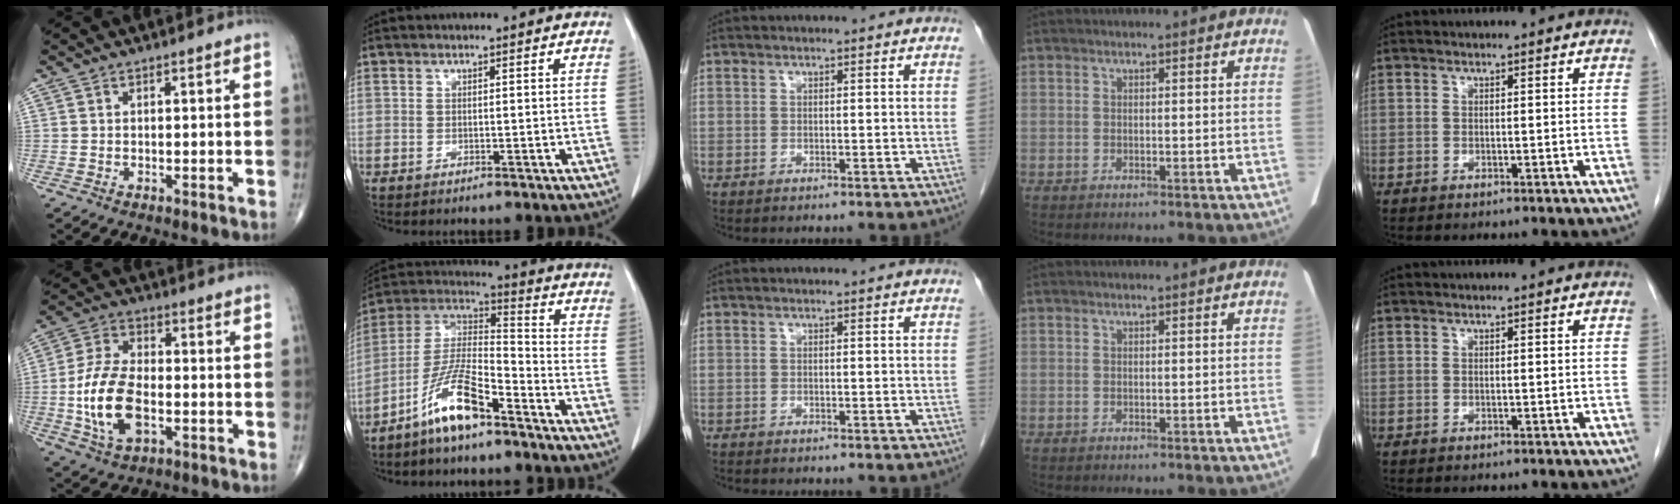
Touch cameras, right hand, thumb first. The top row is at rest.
{"thumb": {"total": 13.6, "force": [-2.7, 7.5, 11.0], "torque": [-0.217, 0.013, -0.048]}, "index": {"total": 11.5, "force": [-7.7, 2.5, 8.2], "torque": [-0.176, 0.002, -0.147]}, "middle": {"total": 0.8, "force": [-0.7, 0.1, 0.2], "torque": [-0.010, -0.002, -0.014]}}